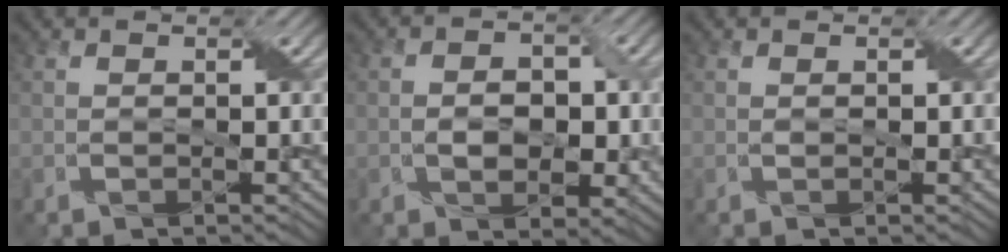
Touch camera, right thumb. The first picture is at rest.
{"total": 4.7, "force": [-0.7, 3.2, 3.5], "torque": [-0.046, -0.001, -0.010]}
{"total": 0.5, "force": [0.1, 0.1, 0.5], "torque": [-0.010, 0.001, 0.002]}